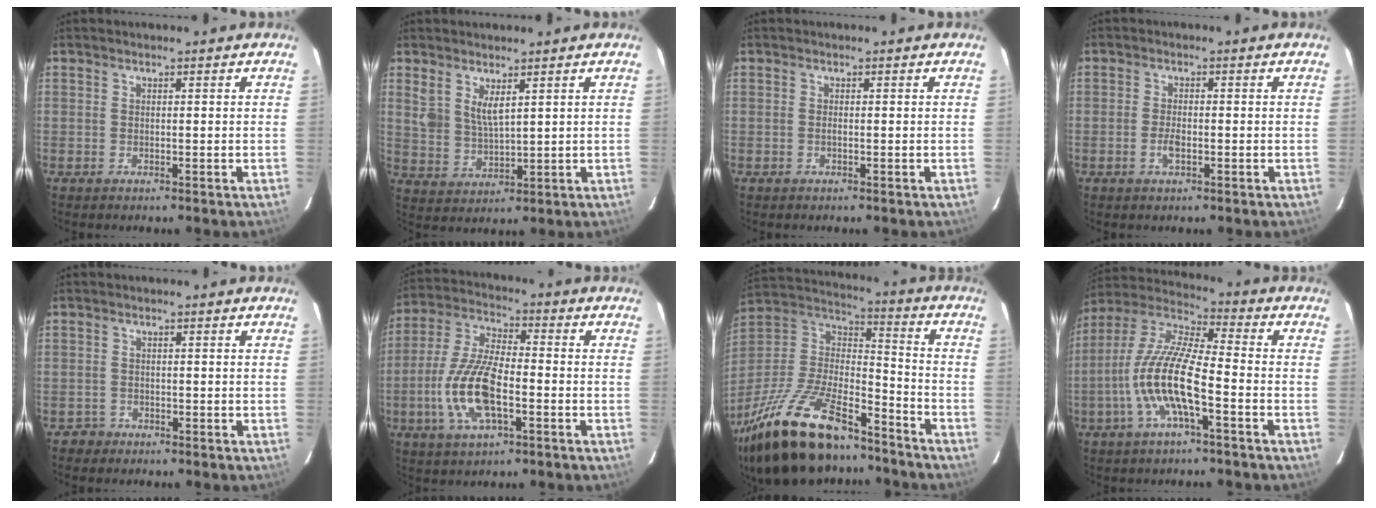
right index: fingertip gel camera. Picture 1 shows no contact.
{"total": 5.5, "force": [3.2, 2.3, 3.9], "torque": [-0.072, -0.008, 0.069]}
{"total": 0.5, "force": [-0.1, 0.1, 0.5], "torque": [-0.009, 0.000, -0.003]}
{"total": 2.6, "force": [-0.9, 1.1, 2.1], "torque": [-0.044, -0.001, -0.017]}
{"total": 1.6, "force": [-1.0, 1.3, -0.2], "torque": [0.001, 0.007, -0.017]}
{"total": 13.8, "force": [-4.0, 5.1, 12.1], "torque": [-0.260, -0.003, -0.077]}
{"total": 28.6, "force": [-20.5, 10.5, 16.9], "torque": [-0.344, -0.014, -0.340]}
{"total": 14.0, "force": [-4.5, 2.8, 12.9], "torque": [-0.262, -0.001, -0.094]}